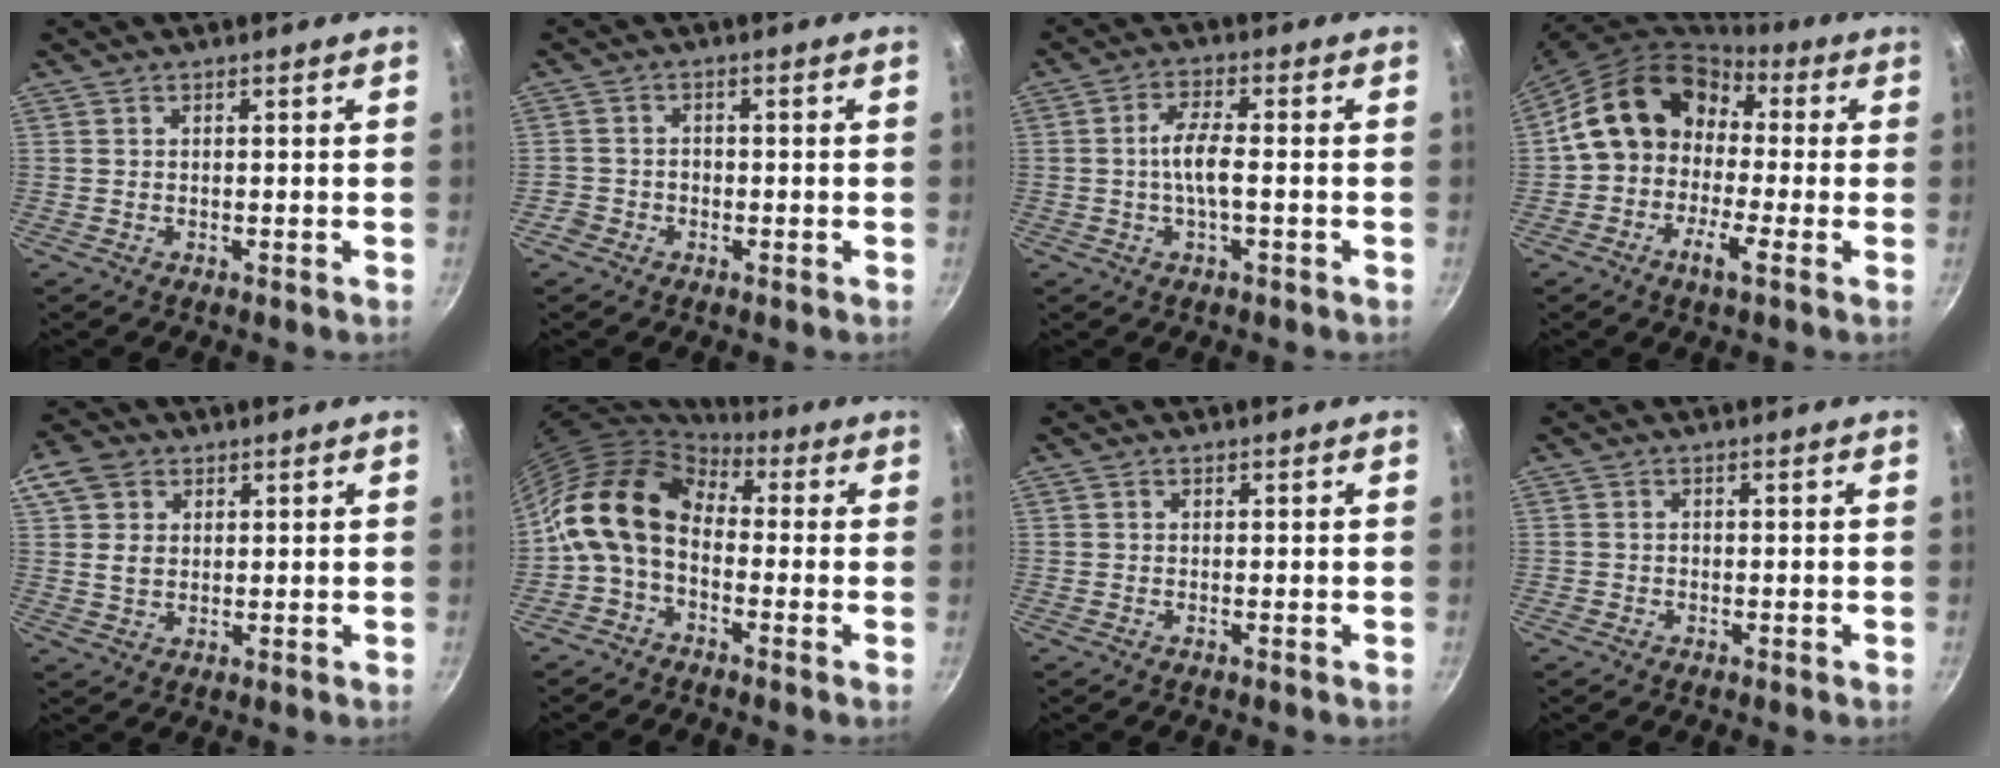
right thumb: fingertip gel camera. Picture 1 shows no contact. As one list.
[{"total": 2.5, "force": [-1.4, 2.0, 0.5], "torque": [0.001, 0.020, -0.025]}, {"total": 5.6, "force": [-0.8, 1.7, 5.3], "torque": [-0.109, 0.017, -0.022]}, {"total": 14.3, "force": [-0.2, 9.9, 10.3], "torque": [-0.165, 0.050, -0.022]}, {"total": 8.2, "force": [2.3, 6.6, 4.2], "torque": [-0.063, 0.002, 0.033]}, {"total": 12.7, "force": [-0.4, 8.9, 9.1], "torque": [-0.150, 0.035, -0.030]}, {"total": 0.0}, {"total": 0.7, "force": [-0.4, 0.6, 0.1], "torque": [-0.001, 0.003, -0.007]}]